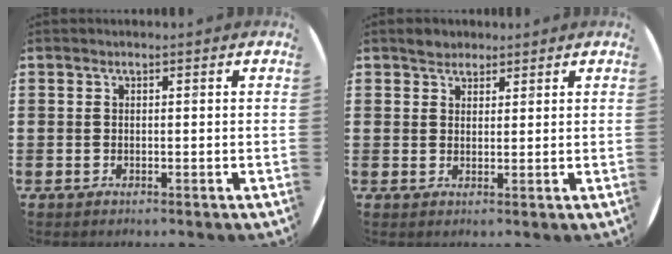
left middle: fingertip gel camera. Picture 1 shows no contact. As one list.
[{"total": 2.2, "force": [1.9, 0.9, 0.0], "torque": [0.006, 0.002, 0.037]}]